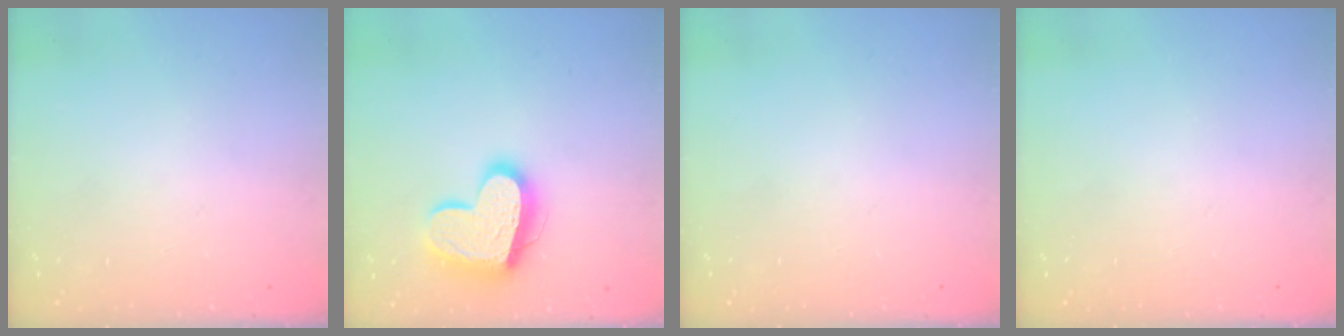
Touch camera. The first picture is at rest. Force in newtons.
{"total": 16.6, "press": 16.5, "slide": 1.4}
{"total": 0.0}
{"total": 0.0}